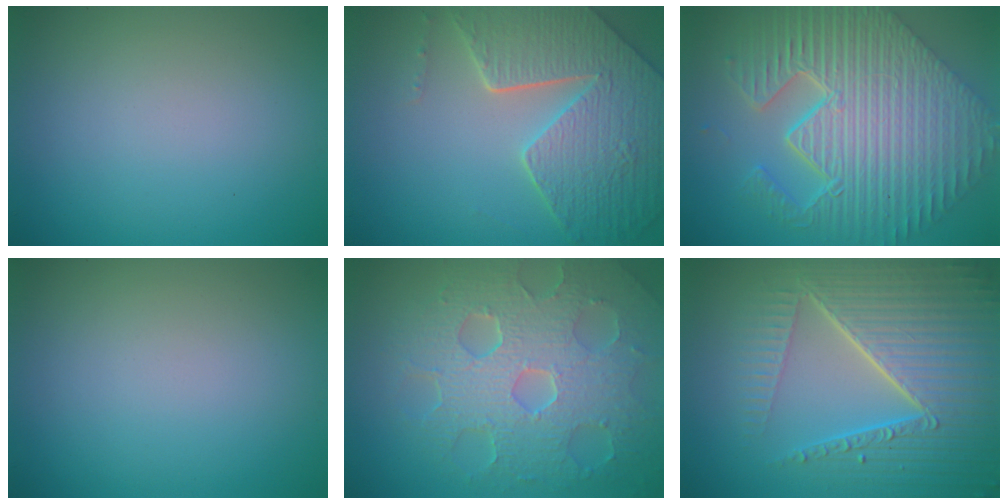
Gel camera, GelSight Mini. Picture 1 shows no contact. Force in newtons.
{"total": 8.2, "press": 5.9, "slide": 5.6}
{"total": 11.6, "press": 7.8, "slide": 8.5}
{"total": 0.0}
{"total": 8.6, "press": 6.1, "slide": 6.1}
{"total": 8.9, "press": 6.1, "slide": 6.4}